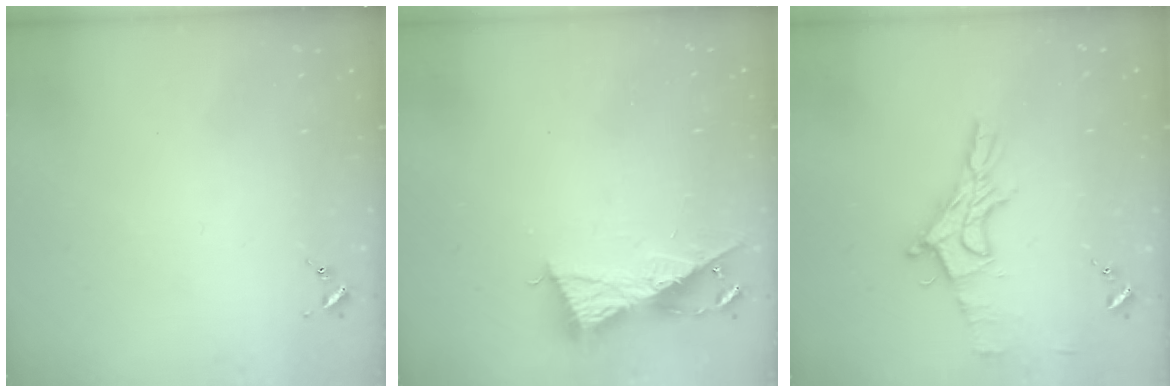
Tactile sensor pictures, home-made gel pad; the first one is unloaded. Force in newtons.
{"total": 9.4, "press": 9.4, "slide": 0.6}
{"total": 11.8, "press": 11.7, "slide": 1.0}